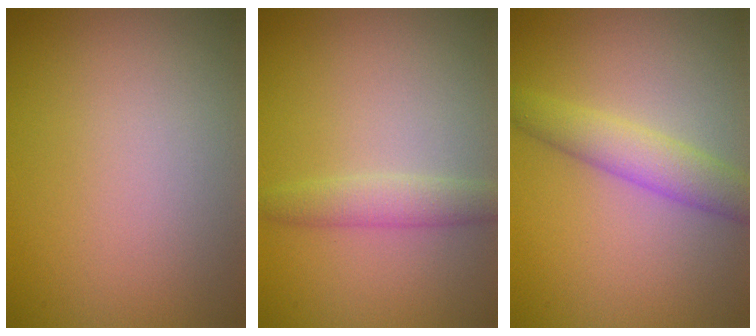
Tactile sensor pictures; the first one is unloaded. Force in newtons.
{"total": 2.1, "press": 2.1, "slide": 0.1}
{"total": 3.5, "press": 3.5, "slide": 0.1}